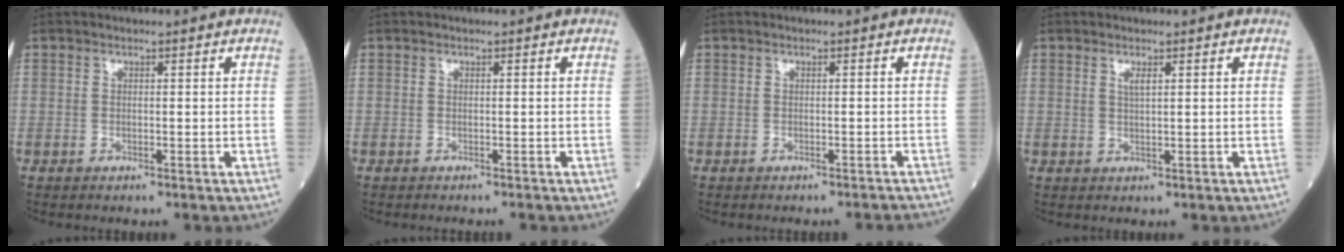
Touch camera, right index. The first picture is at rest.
{"total": 1.2, "force": [-1.1, -0.1, 0.3], "torque": [-0.002, 0.001, -0.015]}
{"total": 4.1, "force": [-4.0, -0.2, 0.8], "torque": [-0.011, -0.018, -0.040]}
{"total": 1.3, "force": [0.7, 0.1, 1.1], "torque": [-0.028, -0.004, 0.012]}